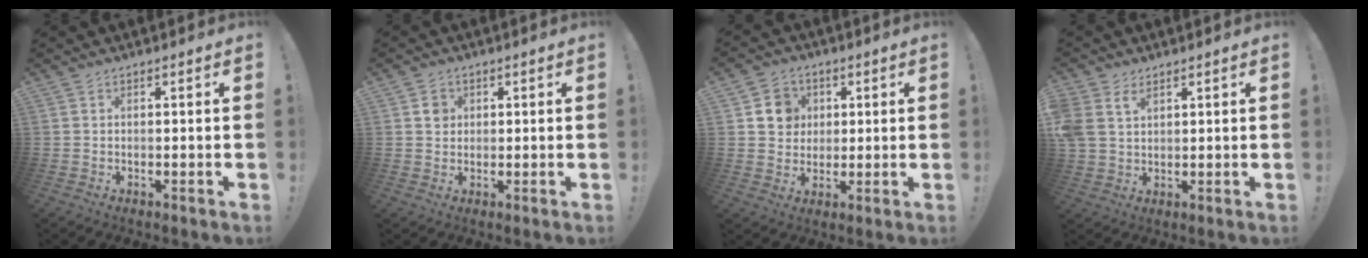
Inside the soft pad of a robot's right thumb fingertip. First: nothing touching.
{"total": 3.4, "force": [1.0, 3.1, 0.7], "torque": [0.013, -0.006, 0.014]}
{"total": 8.7, "force": [2.6, 8.1, 1.9], "torque": [-0.015, -0.015, 0.053]}
{"total": 5.9, "force": [2.8, 4.3, 3.0], "torque": [-0.057, -0.010, 0.055]}